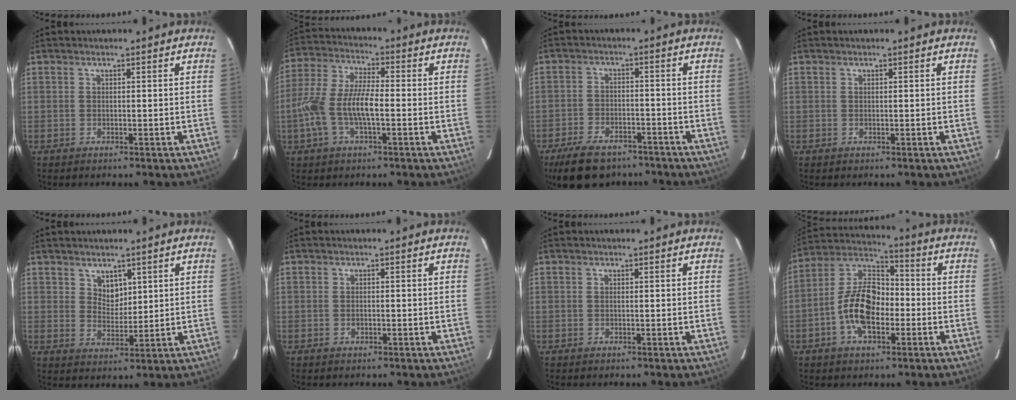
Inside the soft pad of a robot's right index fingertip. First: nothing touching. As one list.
[{"total": 11.0, "force": [-2.6, 3.9, 10.0], "torque": [-0.216, 0.006, -0.053]}, {"total": 12.7, "force": [-9.7, 5.8, 5.9], "torque": [-0.139, -0.005, -0.150]}, {"total": 0.0}, {"total": 4.1, "force": [2.5, 2.8, 1.6], "torque": [-0.018, 0.000, 0.048]}, {"total": 1.0, "force": [-0.3, 0.7, 0.6], "torque": [-0.012, 0.001, -0.005]}, {"total": 0.0}, {"total": 12.7, "force": [-3.8, 6.9, 10.0], "torque": [-0.202, 0.016, -0.070]}]